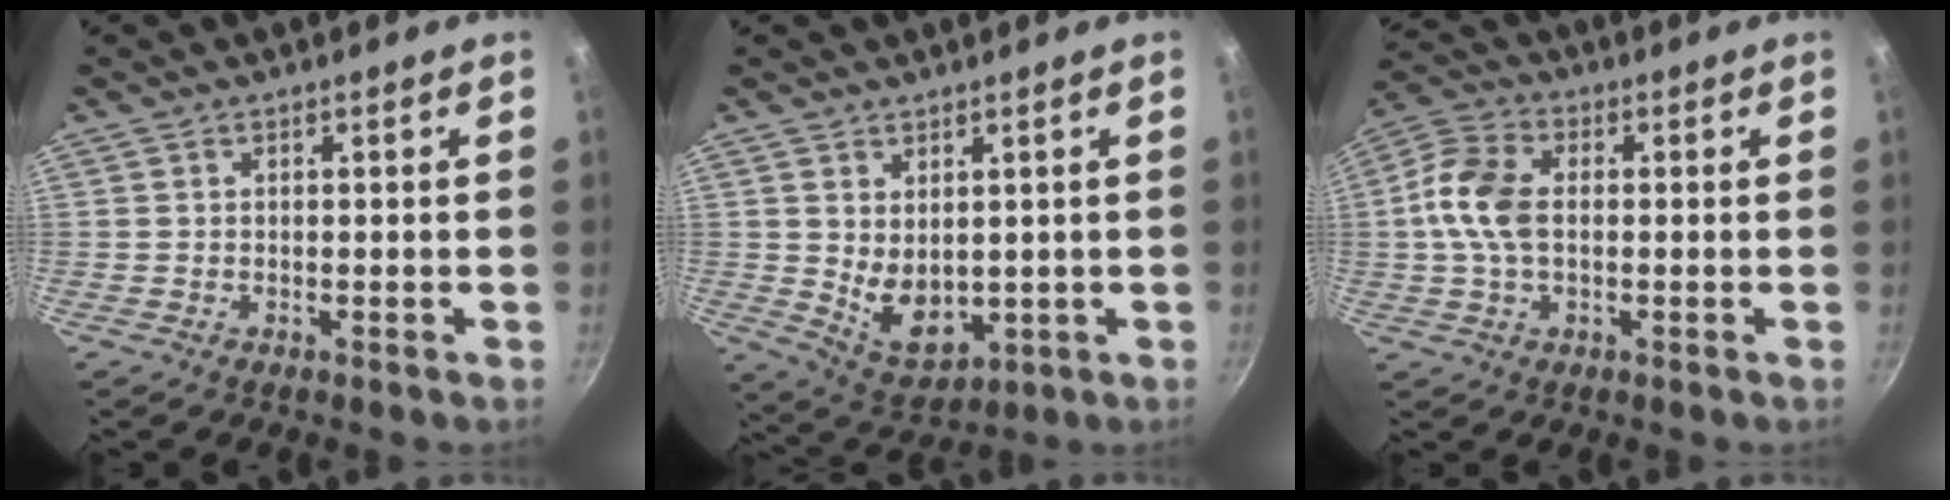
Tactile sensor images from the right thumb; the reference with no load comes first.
{"total": 8.0, "force": [1.2, 5.3, 5.9], "torque": [-0.079, -0.026, 0.045]}
{"total": 10.1, "force": [0.2, 6.4, 7.8], "torque": [-0.153, 0.021, -0.007]}